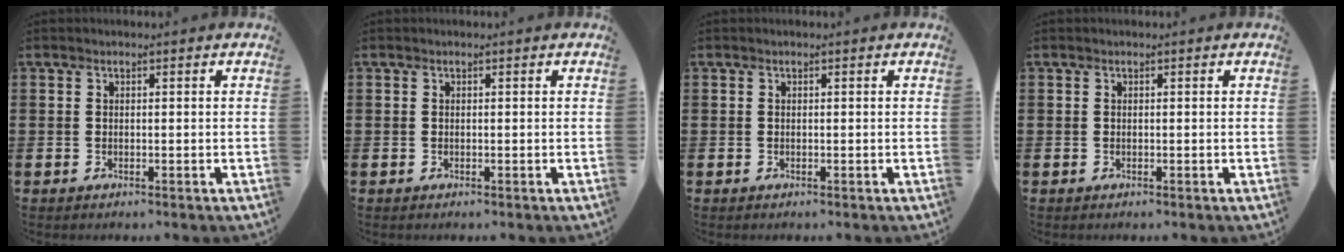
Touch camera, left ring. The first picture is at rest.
{"total": 0.0}
{"total": 0.0}
{"total": 0.0}